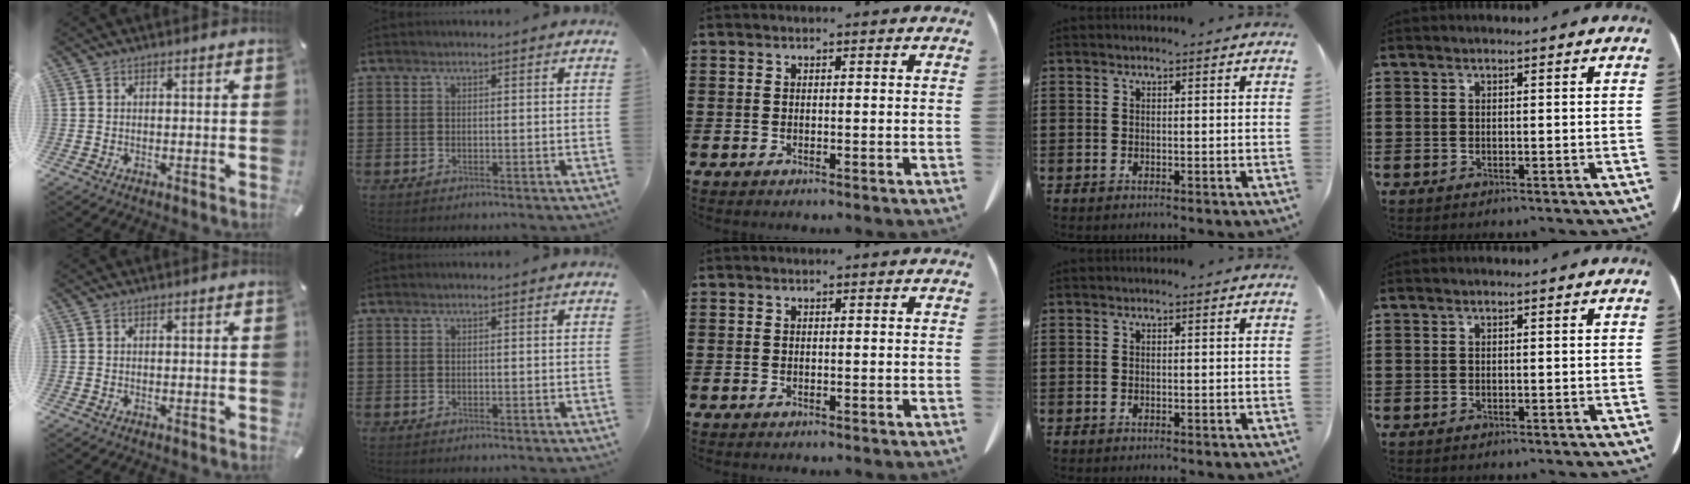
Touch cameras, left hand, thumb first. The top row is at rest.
{}